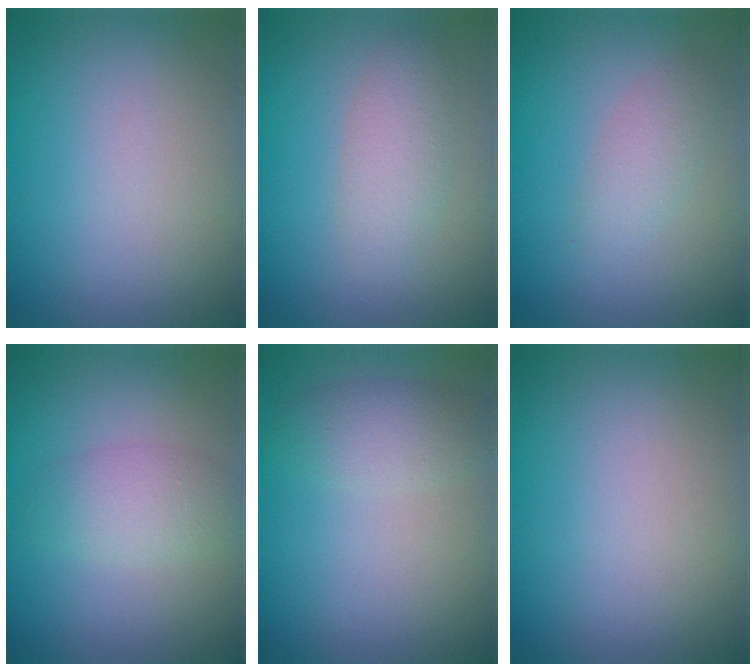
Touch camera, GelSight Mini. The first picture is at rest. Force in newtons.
{"total": 2.7, "press": 2.7, "slide": 0.0}
{"total": 1.9, "press": 1.9, "slide": 0.0}
{"total": 2.5, "press": 2.5, "slide": 0.2}
{"total": 2.5, "press": 2.5, "slide": 0.1}
{"total": 0.0}